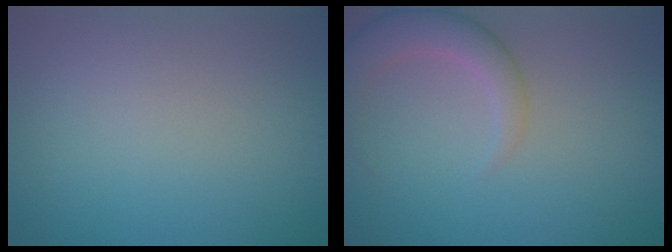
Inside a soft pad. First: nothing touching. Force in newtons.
{"total": 3.7, "press": 3.7, "slide": 0.2}